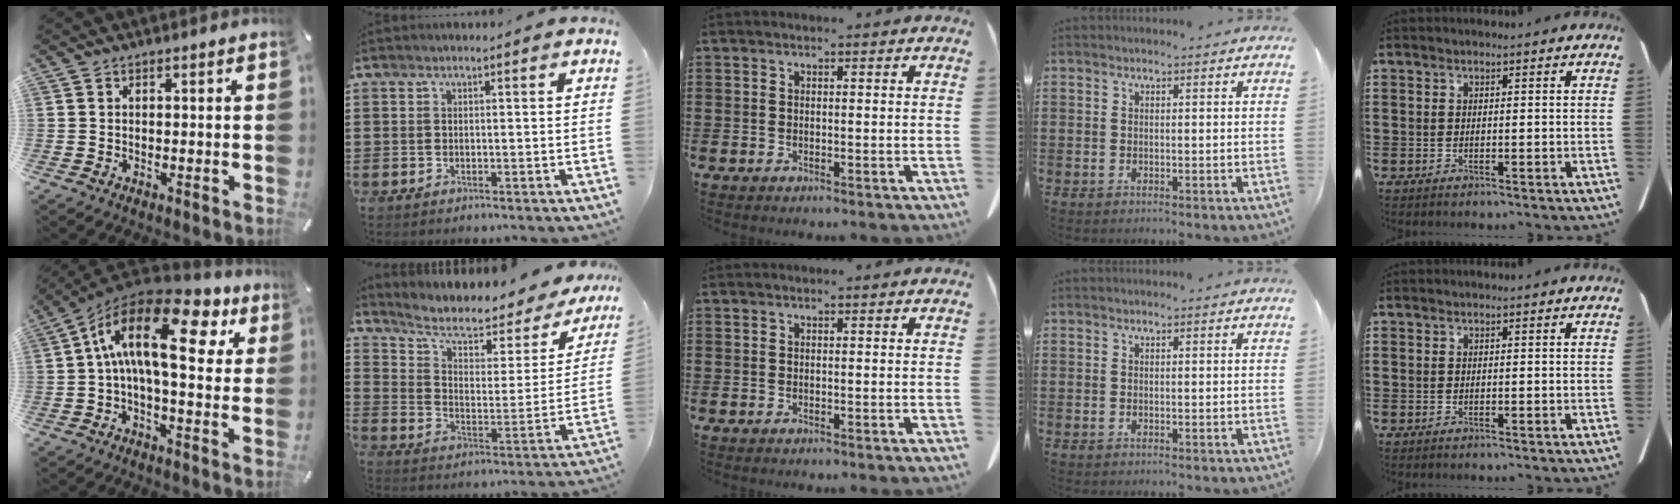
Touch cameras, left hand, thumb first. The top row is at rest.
{"thumb": {"total": 20.2, "force": [5.4, 8.8, 17.3], "torque": [-0.313, -0.026, 0.078]}, "index": {"total": 6.6, "force": [4.4, 2.8, 4.0], "torque": [-0.093, -0.028, 0.071]}}